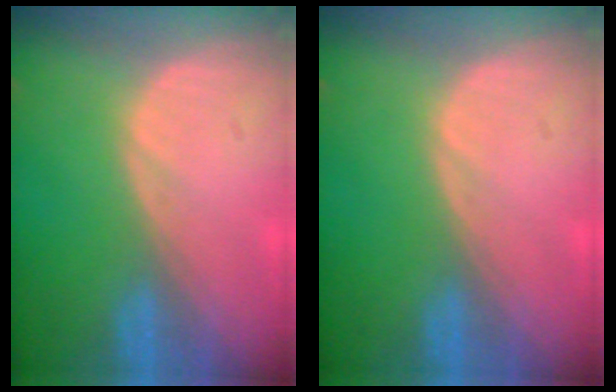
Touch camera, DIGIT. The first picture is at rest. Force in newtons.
{"total": 0.0}